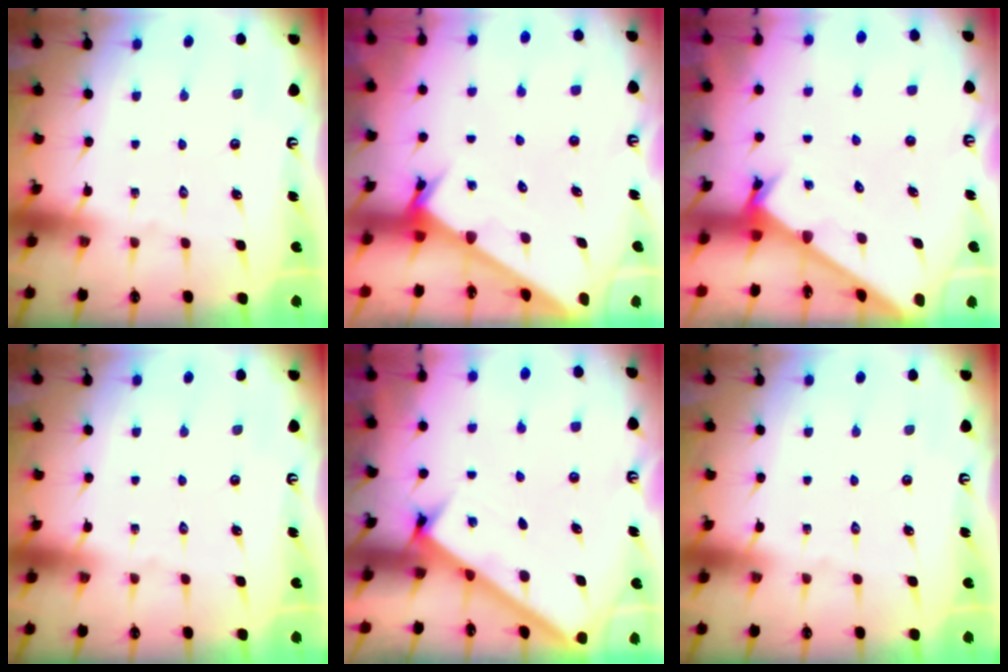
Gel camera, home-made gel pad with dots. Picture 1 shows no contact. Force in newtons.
{"total": 2.9, "press": 2.9, "slide": 0.1}
{"total": 2.4, "press": 2.4, "slide": 0.1}
{"total": 0.0}
{"total": 2.8, "press": 2.8, "slide": 0.4}
{"total": 0.0}